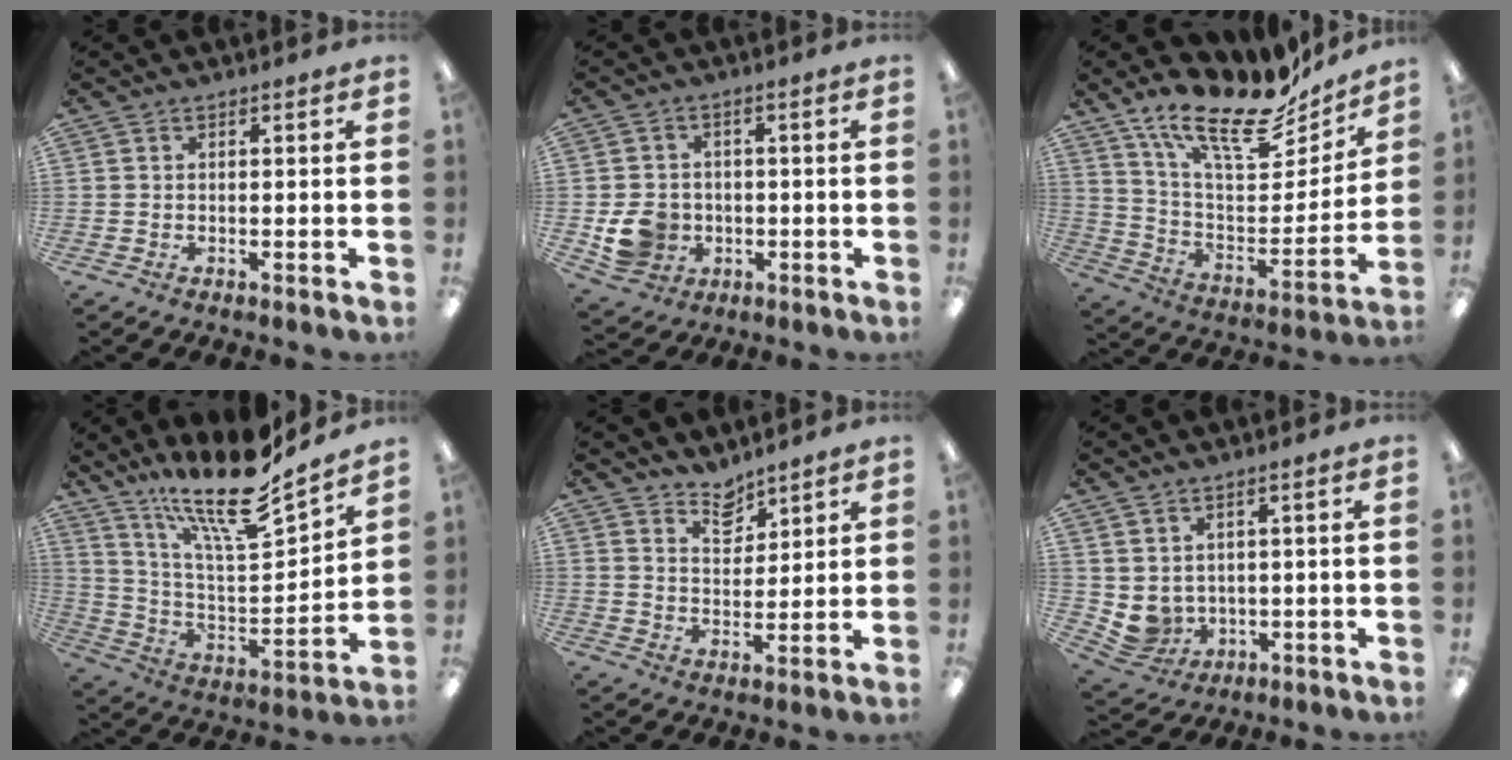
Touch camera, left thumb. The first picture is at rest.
{"total": 7.8, "force": [-1.6, 7.0, 3.0], "torque": [-0.068, 0.010, -0.025]}
{"total": 20.2, "force": [15.9, 6.5, 10.6], "torque": [-0.177, -0.116, 0.273]}
{"total": 19.7, "force": [15.2, 4.5, 11.8], "torque": [-0.213, -0.105, 0.254]}
{"total": 6.2, "force": [5.5, 2.7, 1.1], "torque": [-0.008, -0.039, 0.098]}
{"total": 4.1, "force": [2.0, 3.5, 1.0], "torque": [-0.045, -0.018, 0.040]}